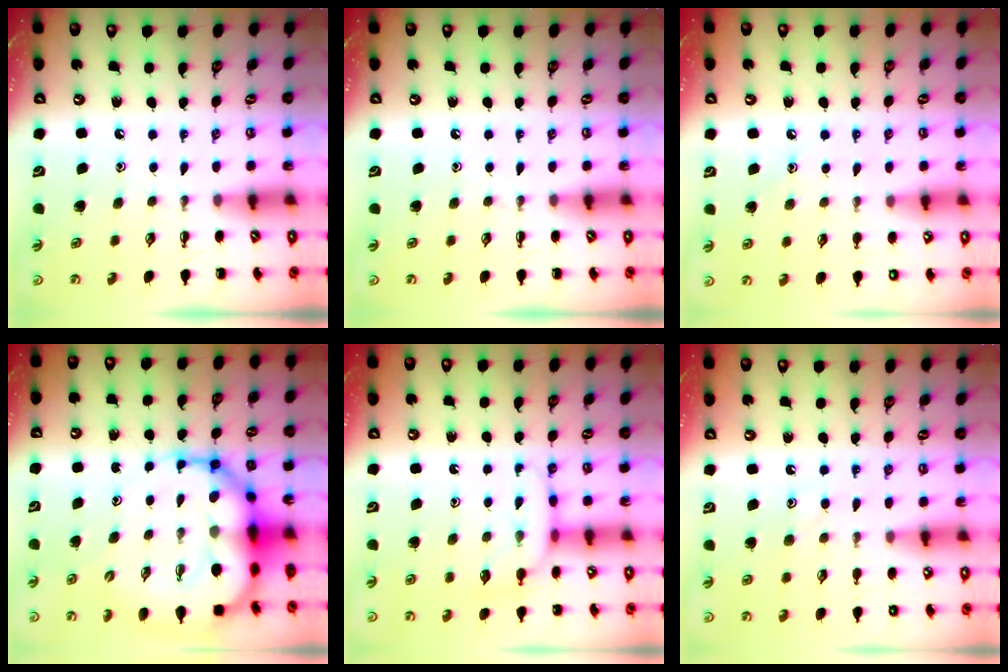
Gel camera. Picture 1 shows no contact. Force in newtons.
{"total": 0.0}
{"total": 6.7, "press": 6.5, "slide": 1.8}
{"total": 16.7, "press": 16.0, "slide": 4.7}
{"total": 8.0, "press": 7.8, "slide": 1.5}
{"total": 7.7, "press": 7.7, "slide": 1.0}